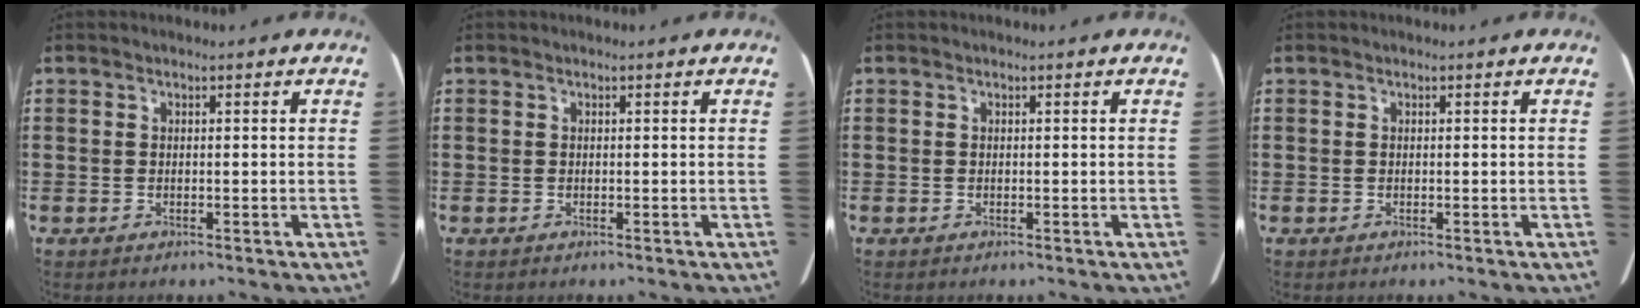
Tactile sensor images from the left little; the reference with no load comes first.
{"total": 0.0}
{"total": 0.0}
{"total": 0.0}